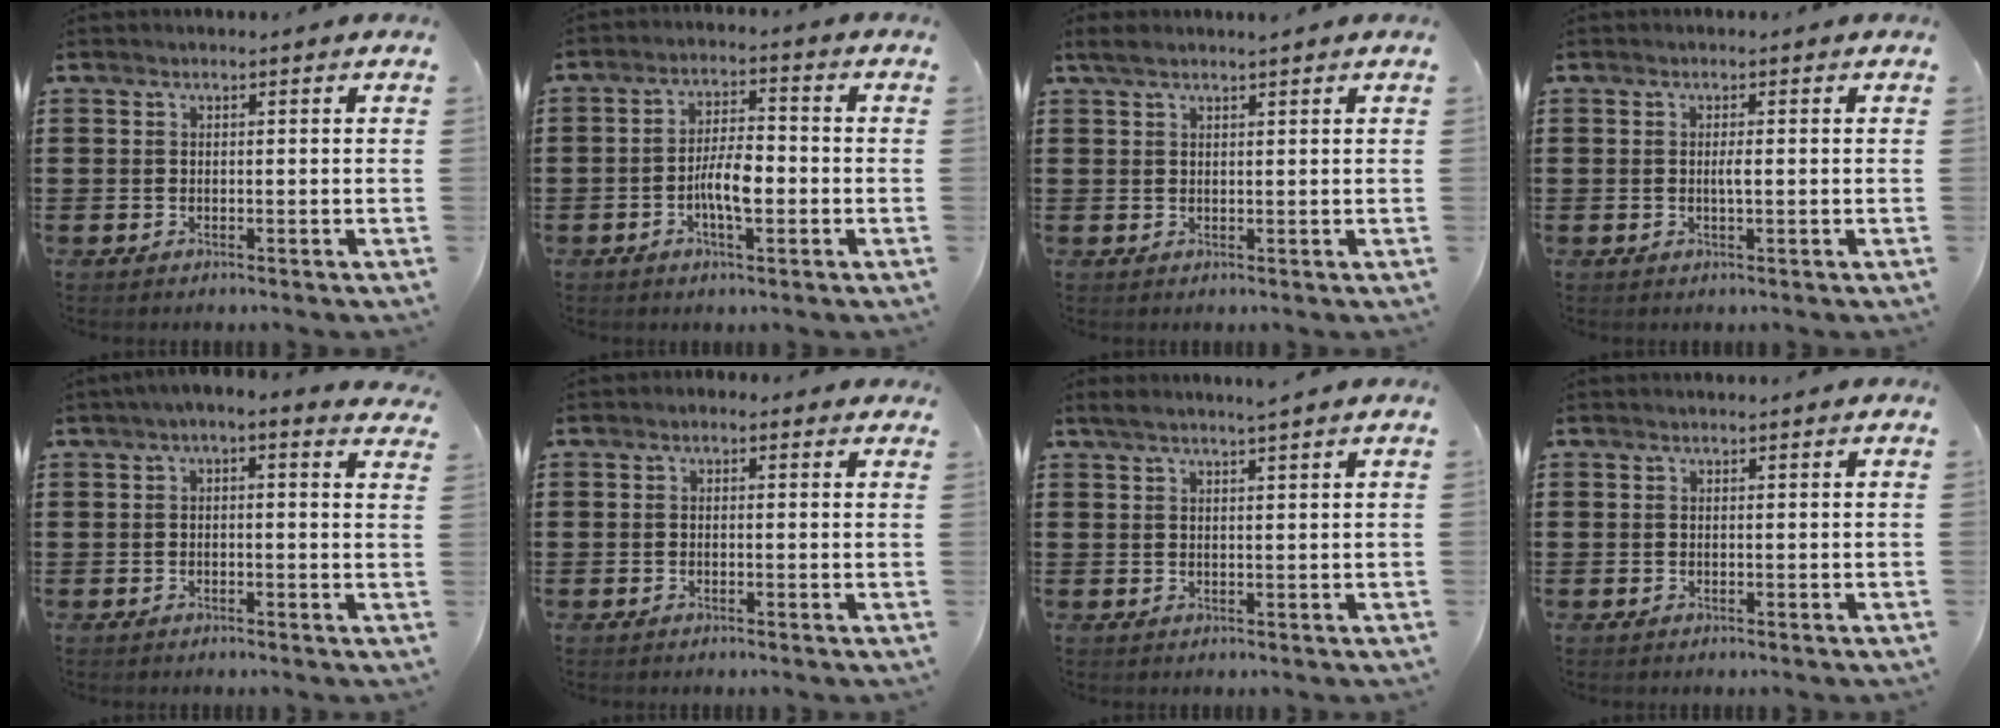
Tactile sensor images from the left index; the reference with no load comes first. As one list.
[{"total": 5.9, "force": [-1.7, 2.0, 5.3], "torque": [-0.106, 0.007, -0.036]}, {"total": 1.9, "force": [1.5, 0.2, 1.2], "torque": [-0.026, 0.001, 0.028]}, {"total": 1.3, "force": [0.0, 0.1, 1.3], "torque": [-0.026, -0.002, -0.002]}, {"total": 1.4, "force": [-0.1, 0.4, 1.4], "torque": [-0.025, 0.003, -0.005]}, {"total": 0.9, "force": [-0.3, 0.6, 0.5], "torque": [-0.010, 0.005, -0.006]}, {"total": 2.3, "force": [1.9, -0.4, 1.2], "torque": [-0.027, 0.002, 0.036]}, {"total": 0.0}]